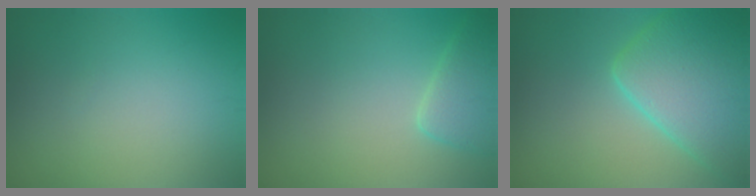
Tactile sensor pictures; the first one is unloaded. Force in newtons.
{"total": 3.0, "press": 3.0, "slide": 0.3}
{"total": 8.5, "press": 8.5, "slide": 0.5}